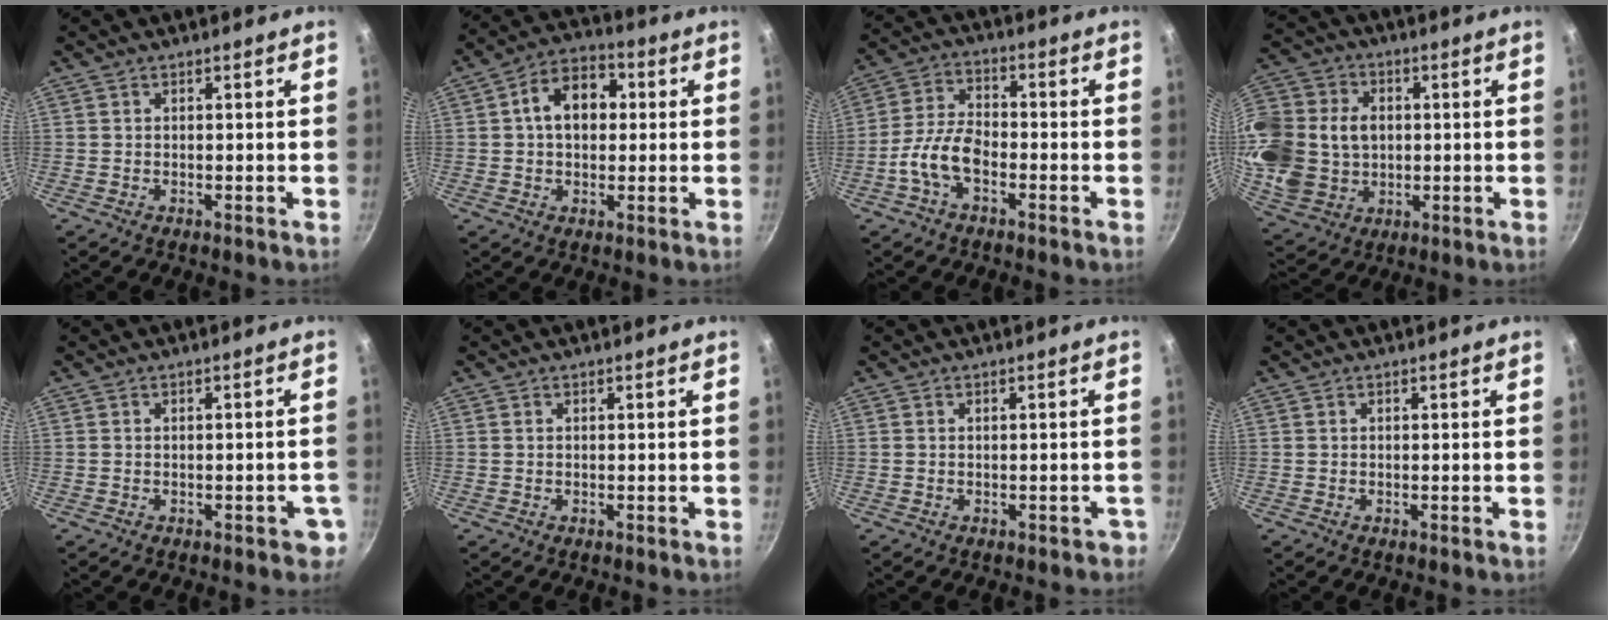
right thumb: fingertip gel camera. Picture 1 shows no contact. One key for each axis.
{"total": 10.5, "fx": 1.5, "fy": 7.4, "fz": 7.3, "tx": -0.077, "ty": 0.024, "tz": 0.008}
{"total": 8.1, "fx": -3.4, "fy": 4.3, "fz": 6.0, "tx": -0.112, "ty": 0.037, "tz": -0.072}
{"total": 25.0, "fx": 1.5, "fy": 20.4, "fz": 14.4, "tx": -0.326, "ty": 0.031, "tz": 0.039}
{"total": 3.1, "fx": -1.3, "fy": 1.6, "fz": 2.3, "tx": -0.010, "ty": 0.016, "tz": -0.010}
{"total": 0.0}
{"total": 1.4, "fx": -0.7, "fy": 0.9, "fz": 0.7, "tx": 0.005, "ty": 0.020, "tz": 0.004}
{"total": 0.0}